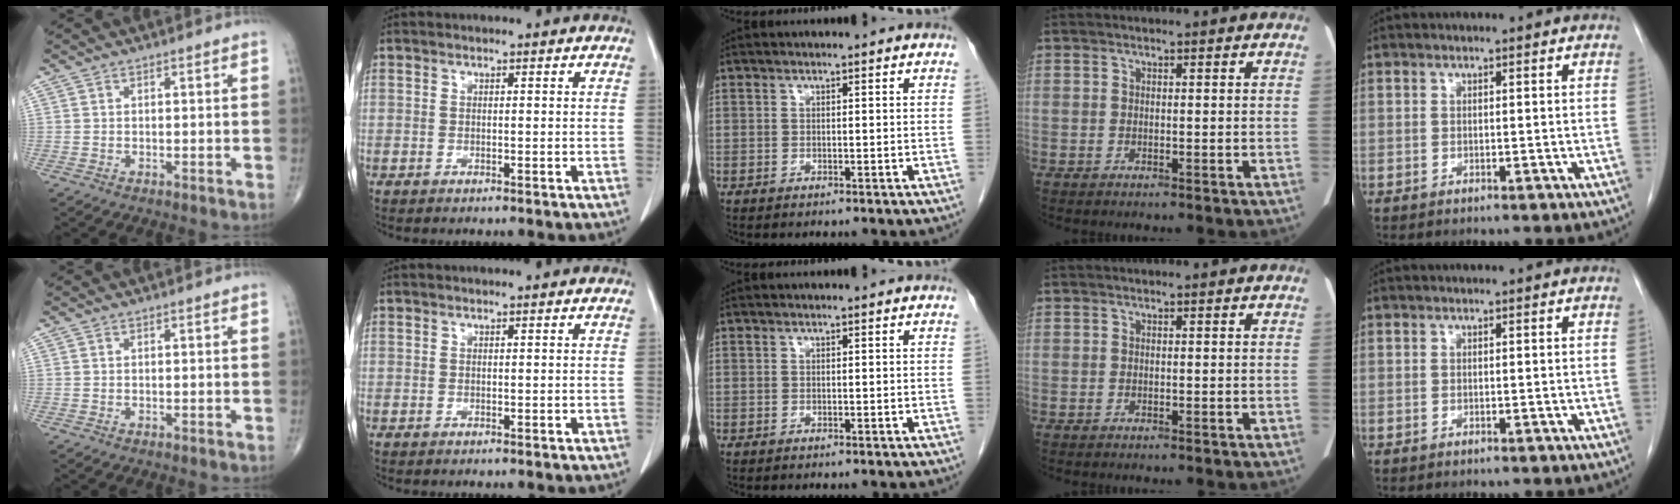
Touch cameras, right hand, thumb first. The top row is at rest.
{}